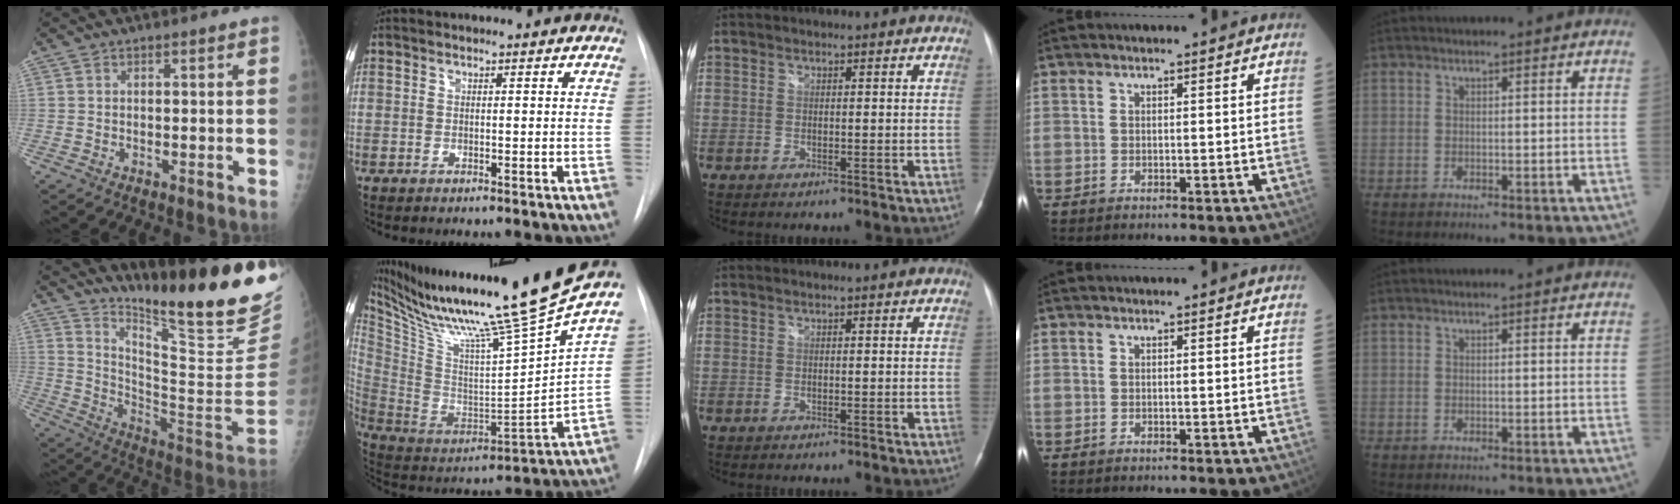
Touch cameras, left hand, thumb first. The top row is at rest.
{"thumb": {"total": 28.1, "force": [20.6, 3.9, 18.6], "torque": [-0.257, -0.146, 0.299]}, "index": {"total": 28.1, "force": [22.0, -1.9, 17.4], "torque": [-0.299, -0.063, 0.354]}}